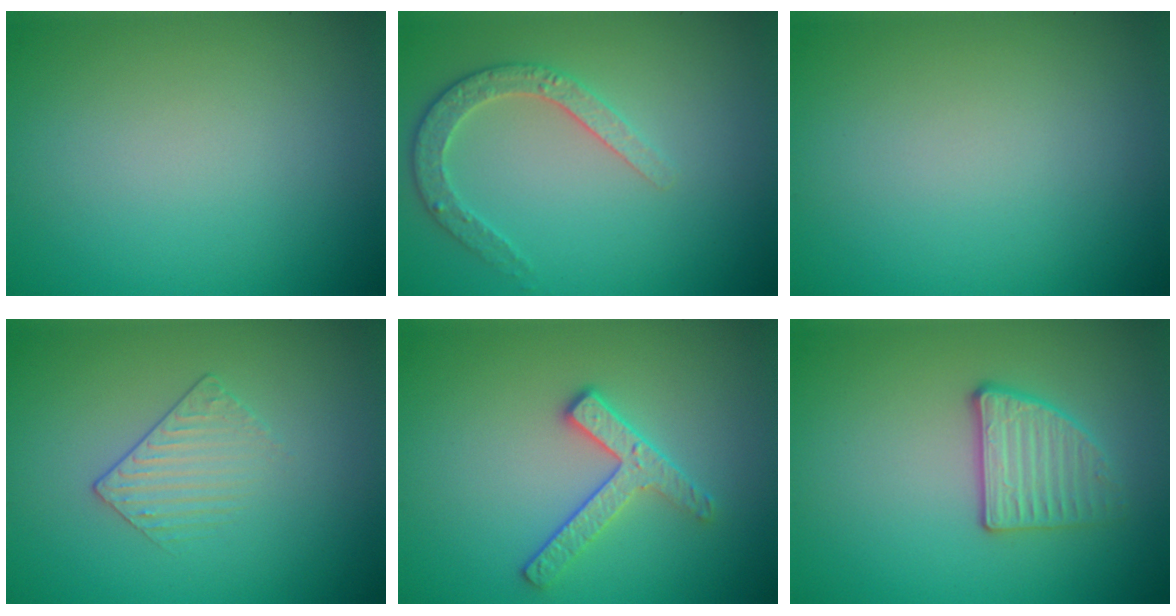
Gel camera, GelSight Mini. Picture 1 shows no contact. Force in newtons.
{"total": 2.9, "press": 2.8, "slide": 0.7}
{"total": 0.0}
{"total": 1.4, "press": 0.9, "slide": 1.1}
{"total": 2.8, "press": 2.5, "slide": 1.3}
{"total": 2.7, "press": 2.5, "slide": 1.2}